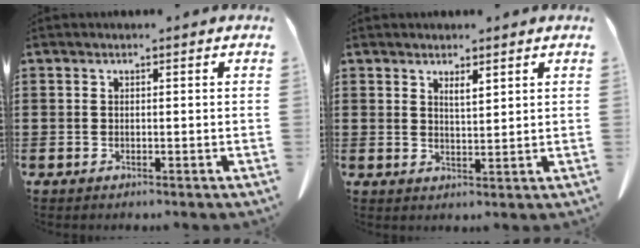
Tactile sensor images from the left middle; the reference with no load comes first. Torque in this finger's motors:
{"motor_torque": [0.09, 0.27, 0.07, 0.03]}